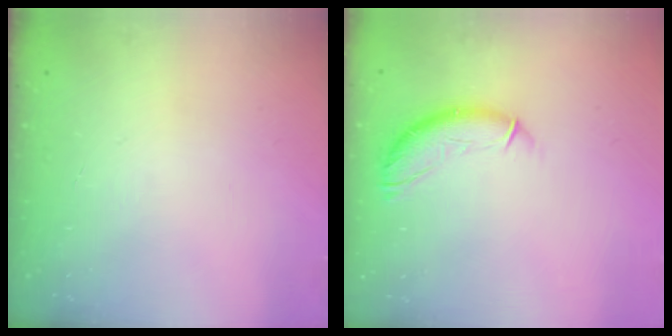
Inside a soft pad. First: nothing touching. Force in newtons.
{"total": 11.7, "press": 11.6, "slide": 1.2}